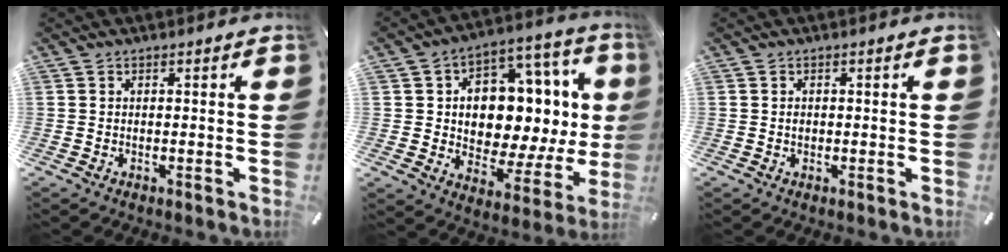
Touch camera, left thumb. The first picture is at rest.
{"total": 13.9, "force": [2.4, 9.8, 9.6], "torque": [-0.125, -0.039, 0.037]}
{"total": 0.8, "force": [0.0, 0.7, 0.5], "torque": [-0.010, 0.002, -0.002]}